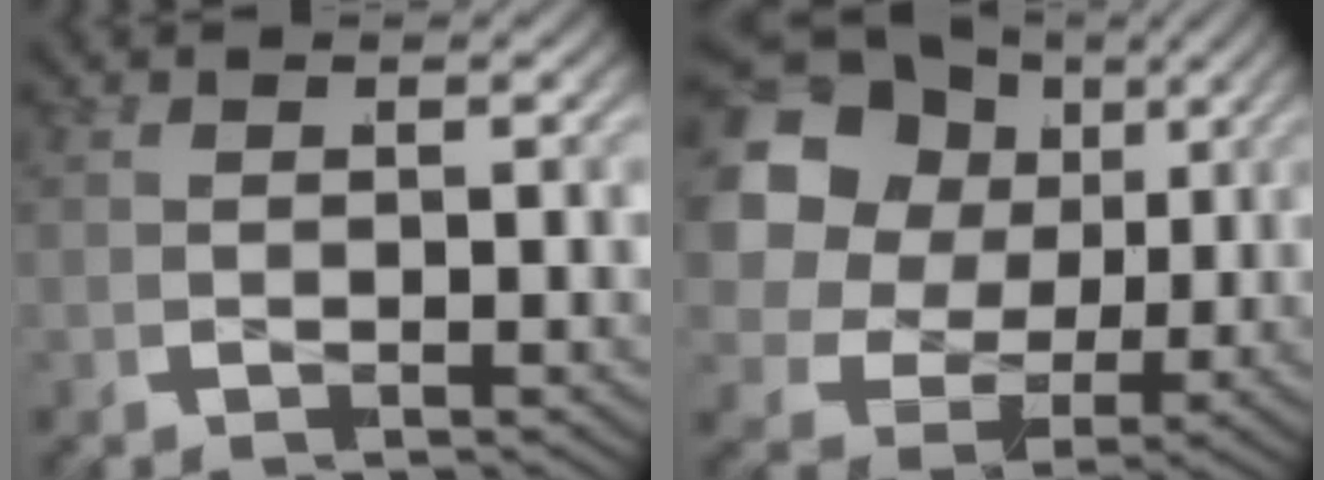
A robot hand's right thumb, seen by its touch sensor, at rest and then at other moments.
{"total": 14.0, "force": [2.7, 10.7, 8.5], "torque": [-0.189, 0.006, 0.033]}